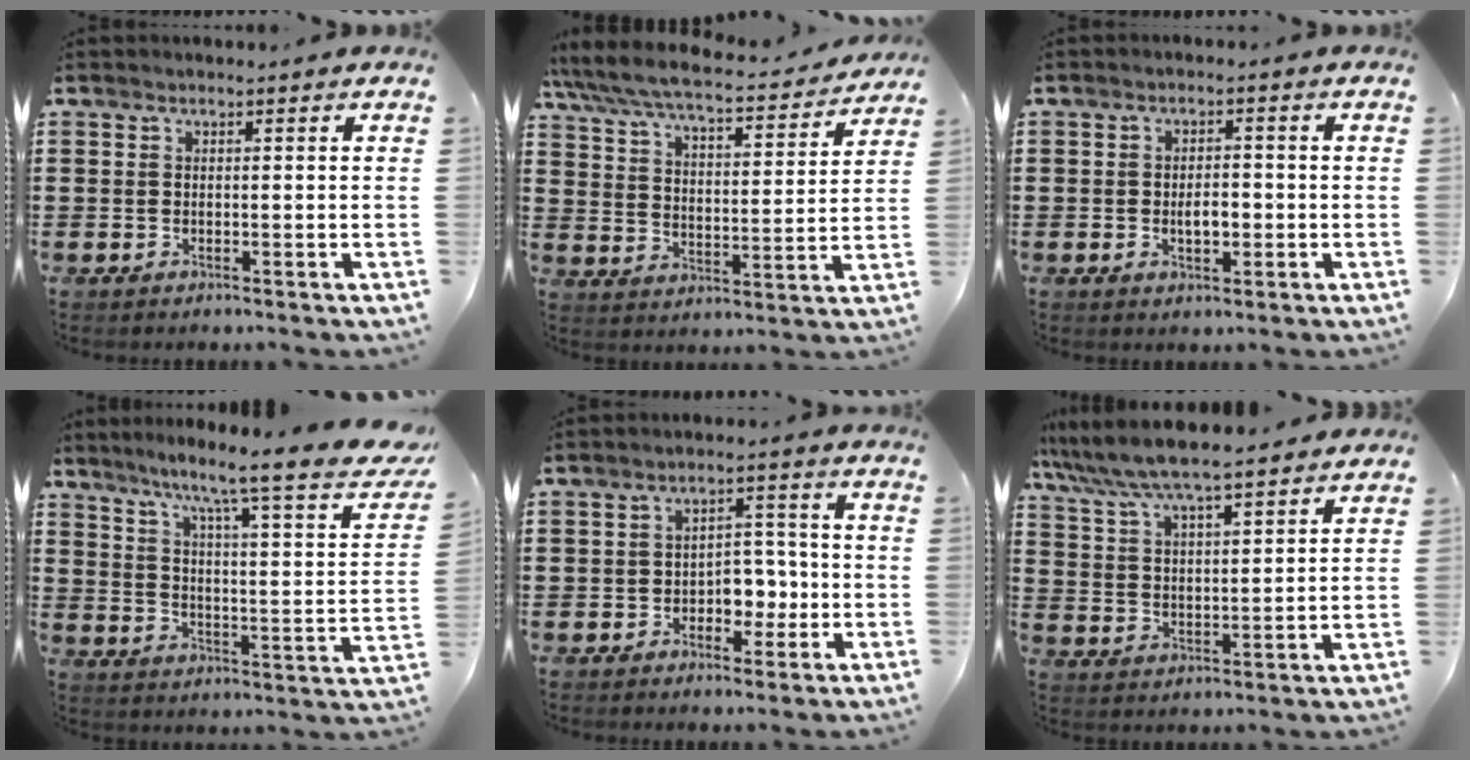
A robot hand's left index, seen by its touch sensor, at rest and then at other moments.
{"total": 6.6, "force": [6.1, 0.5, 2.4], "torque": [-0.074, -0.040, 0.101]}
{"total": 3.3, "force": [-0.5, 1.5, 2.9], "torque": [-0.047, 0.001, -0.014]}
{"total": 7.0, "force": [5.7, -1.0, 4.0], "torque": [-0.095, -0.065, 0.080]}
{"total": 4.6, "force": [-1.6, 3.5, 2.6], "torque": [-0.048, 0.006, -0.037]}
{"total": 6.5, "force": [6.0, 0.2, 2.5], "torque": [-0.074, -0.032, 0.102]}